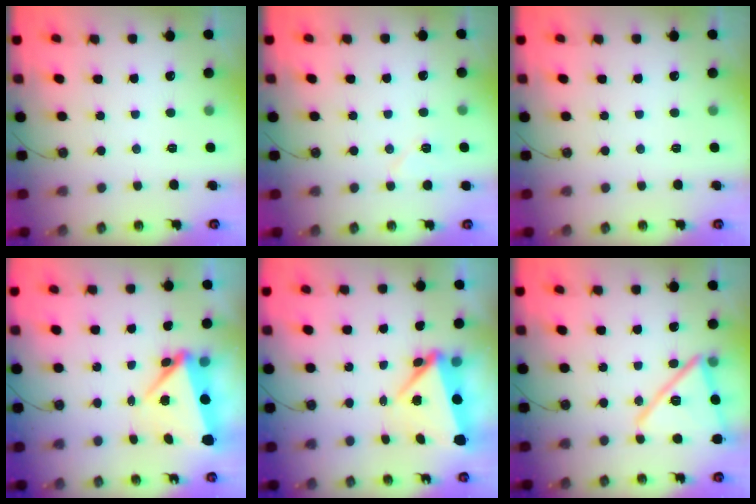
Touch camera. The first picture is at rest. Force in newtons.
{"total": 5.6, "press": 5.6, "slide": 0.7}
{"total": 0.0}
{"total": 5.4, "press": 5.0, "slide": 1.9}
{"total": 5.4, "press": 5.0, "slide": 1.9}
{"total": 17.0, "press": 17.0, "slide": 1.1}